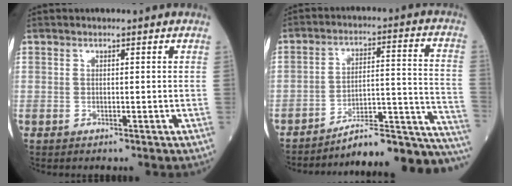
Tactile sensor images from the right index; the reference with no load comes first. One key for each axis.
{"total": 20.2, "fx": -19.0, "fy": 1.0, "fz": 6.9, "tx": -0.027, "ty": 0.046, "tz": -0.263}